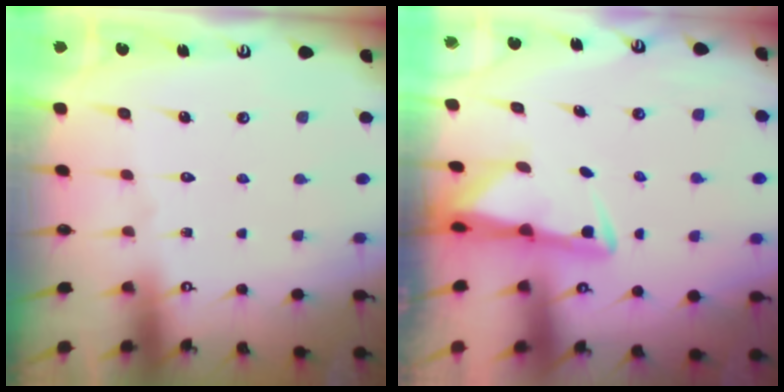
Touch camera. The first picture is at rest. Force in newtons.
{"total": 2.8, "press": 2.8, "slide": 0.4}